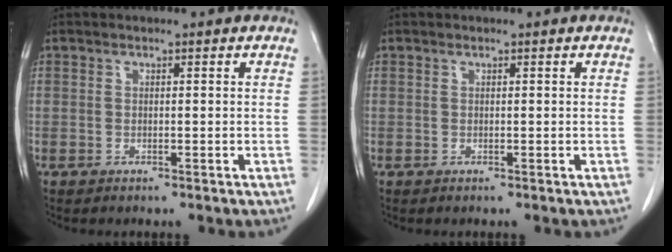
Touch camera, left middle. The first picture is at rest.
{"total": 0.0}